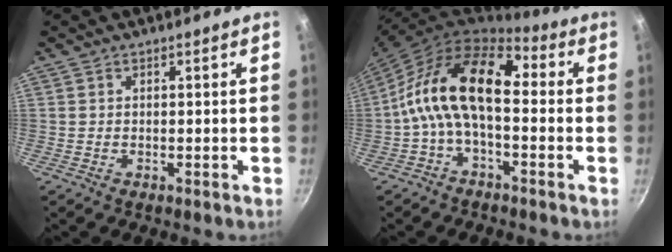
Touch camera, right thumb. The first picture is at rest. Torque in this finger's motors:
{"motor_torque": [1.23, 3.38, 1.70, -0.89, 0.27]}